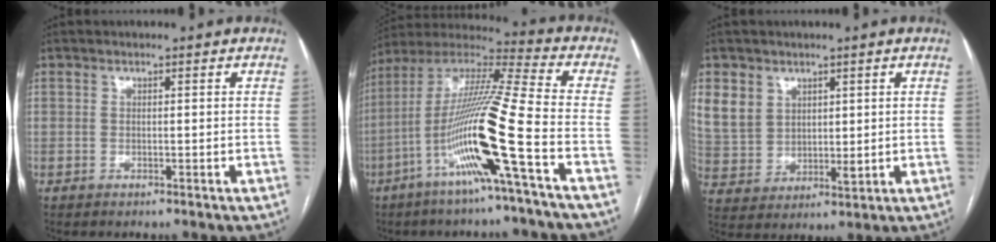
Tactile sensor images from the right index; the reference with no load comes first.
{"total": 17.6, "force": [-6.5, -1.5, 16.3], "torque": [-0.317, -0.007, -0.131]}
{"total": 8.7, "force": [4.6, 6.8, 2.8], "torque": [-0.062, 0.010, 0.107]}